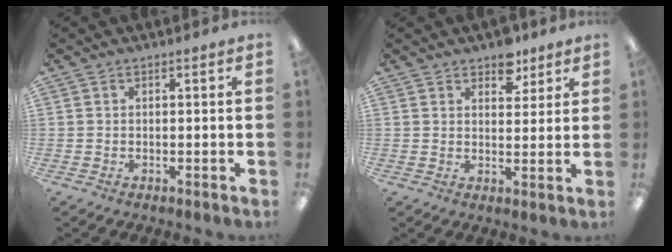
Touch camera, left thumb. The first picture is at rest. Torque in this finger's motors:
{"motor_torque": [0.48, 0.39, 0.31, -0.28, 0.03]}